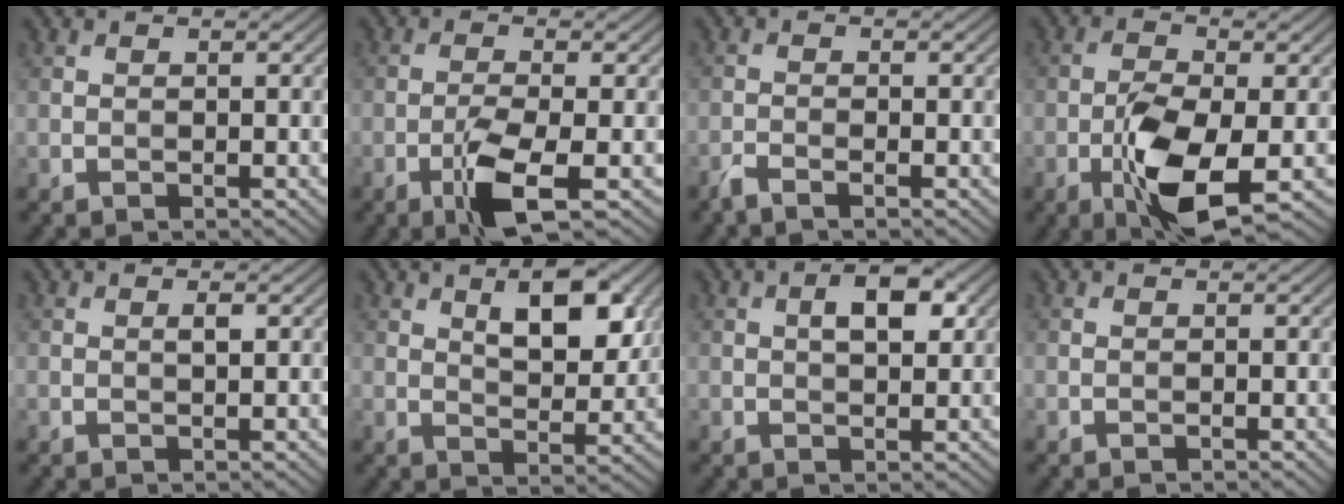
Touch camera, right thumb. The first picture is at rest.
{"total": 5.5, "force": [-2.4, 1.1, 4.8], "torque": [-0.098, 0.004, -0.049]}
{"total": 1.6, "force": [-1.3, 0.0, 1.0], "torque": [-0.020, -0.001, -0.035]}
{"total": 9.1, "force": [-3.2, 3.5, 7.8], "torque": [-0.152, -0.008, -0.060]}
{"total": 0.9, "force": [0.3, 0.2, 0.8], "torque": [-0.015, 0.000, 0.006]}
{"total": 8.1, "force": [3.4, 3.6, 6.4], "torque": [-0.102, 0.001, 0.059]}
{"total": 4.3, "force": [1.2, 2.0, 3.7], "torque": [-0.063, 0.006, 0.016]}
{"total": 0.0}